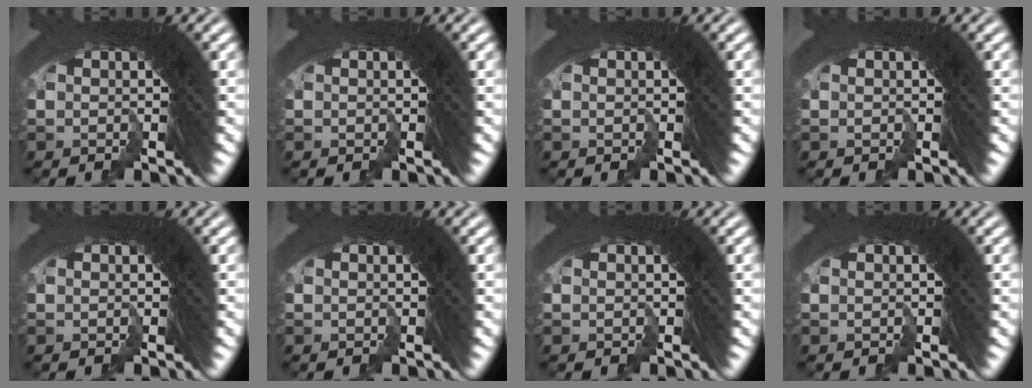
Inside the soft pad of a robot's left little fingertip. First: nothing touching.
{"total": 0.0}
{"total": 0.0}
{"total": 0.0}
{"total": 0.0}
{"total": 0.0}
{"total": 0.0}
{"total": 0.0}